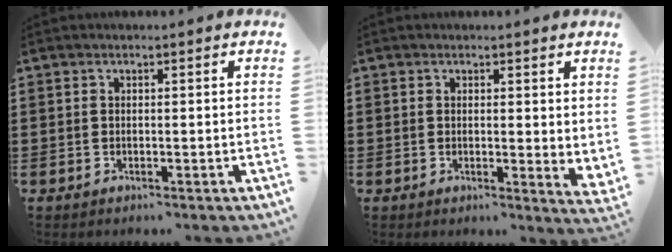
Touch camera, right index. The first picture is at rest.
{"total": 1.4, "force": [1.0, 0.6, 0.8], "torque": [-0.012, 0.000, 0.018]}